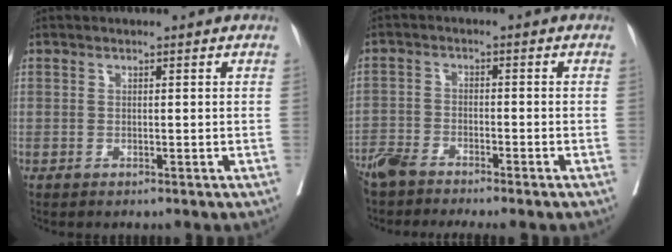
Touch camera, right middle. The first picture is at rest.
{"total": 5.8, "force": [-5.2, 0.5, 2.5], "torque": [-0.040, -0.012, -0.095]}